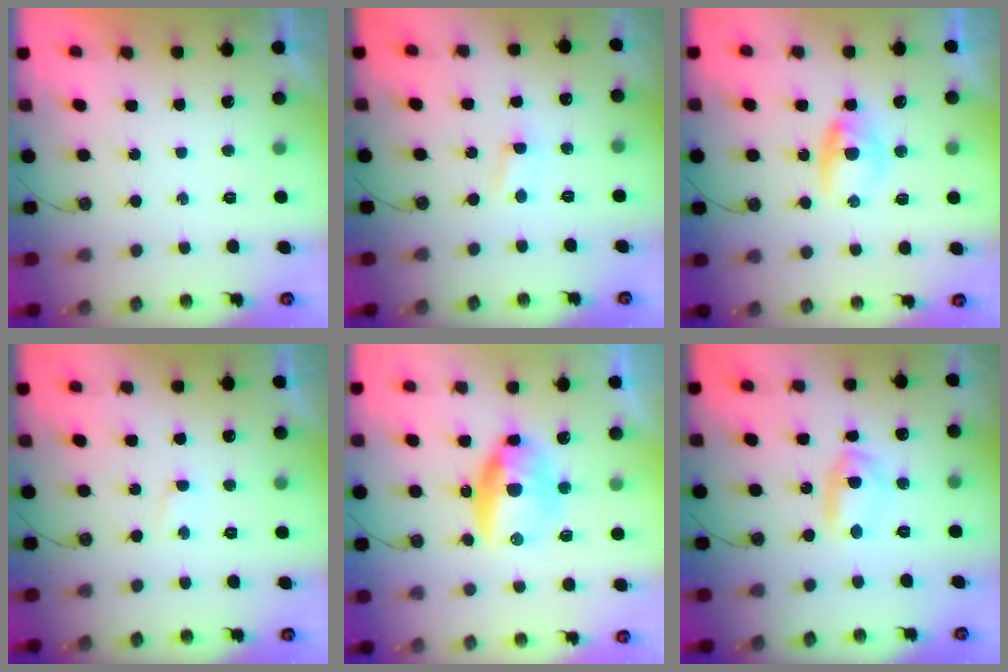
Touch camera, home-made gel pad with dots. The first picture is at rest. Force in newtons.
{"total": 1.2, "press": 1.1, "slide": 0.2}
{"total": 5.0, "press": 4.9, "slide": 0.6}
{"total": 1.0, "press": 0.8, "slide": 0.7}
{"total": 11.0, "press": 11.0, "slide": 0.7}
{"total": 5.6, "press": 4.2, "slide": 3.7}